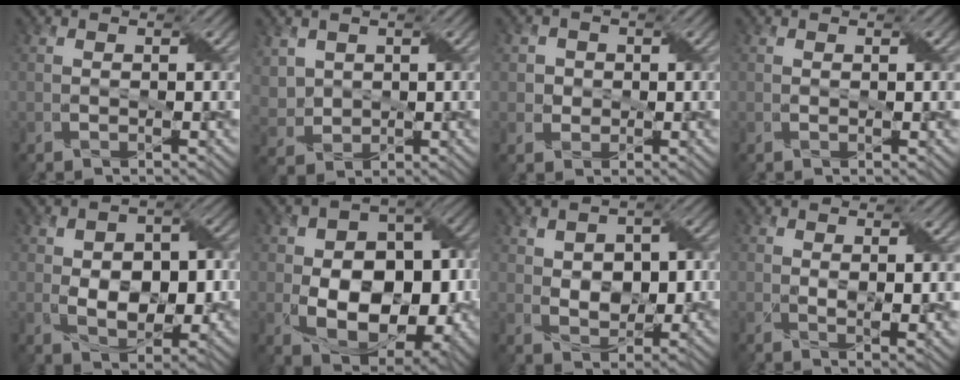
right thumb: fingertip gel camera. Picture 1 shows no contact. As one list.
[{"total": 3.8, "force": [1.8, 3.0, 1.4], "torque": [-0.053, -0.004, 0.039]}, {"total": 3.4, "force": [0.8, 3.2, 0.8], "torque": [-0.027, -0.001, 0.010]}, {"total": 0.0}, {"total": 8.6, "force": [-0.3, 5.4, 6.7], "torque": [-0.111, -0.003, 0.000]}, {"total": 13.6, "force": [-2.3, 9.2, 9.7], "torque": [-0.153, -0.017, -0.034]}, {"total": 6.1, "force": [0.8, 3.9, 4.6], "torque": [-0.078, 0.001, 0.015]}, {"total": 3.0, "force": [1.1, 0.8, 2.6], "torque": [-0.052, -0.006, 0.024]}]